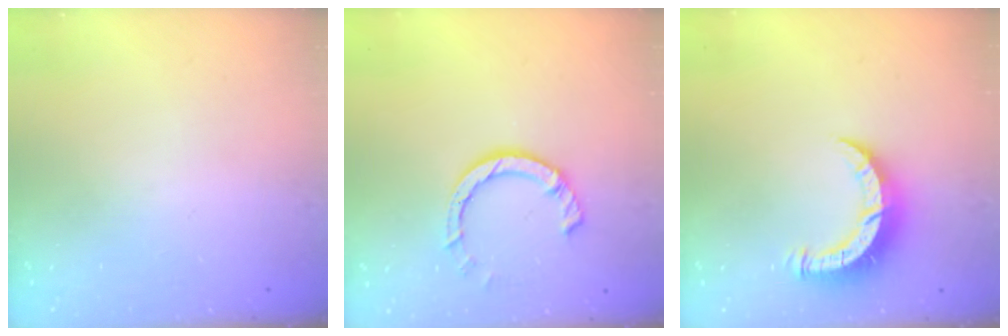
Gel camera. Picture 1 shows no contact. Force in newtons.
{"total": 7.1, "press": 7.0, "slide": 1.1}
{"total": 8.2, "press": 8.2, "slide": 1.0}